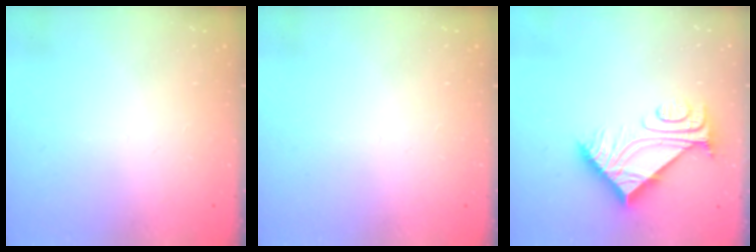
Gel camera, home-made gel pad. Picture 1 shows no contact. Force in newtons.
{"total": 0.0}
{"total": 9.0, "press": 8.9, "slide": 1.0}